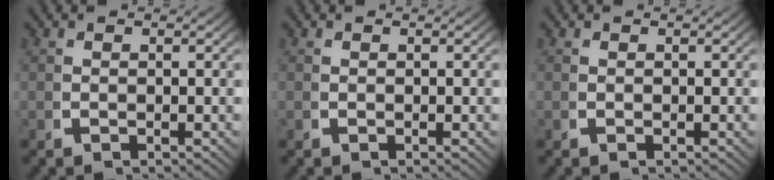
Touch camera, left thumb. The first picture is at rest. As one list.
[{"total": 0.0}, {"total": 0.0}]